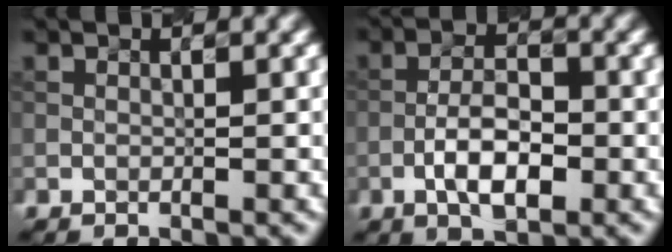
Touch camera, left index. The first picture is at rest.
{"total": 4.0, "force": [-1.8, 1.6, 3.3], "torque": [-0.058, 0.007, -0.027]}